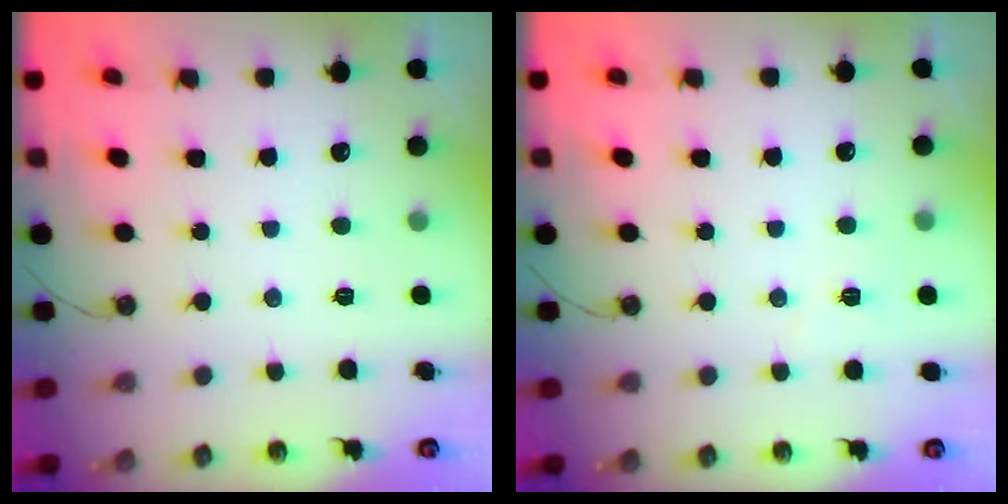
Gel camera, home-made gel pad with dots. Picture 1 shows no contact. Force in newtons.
{"total": 4.0, "press": 3.1, "slide": 2.6}